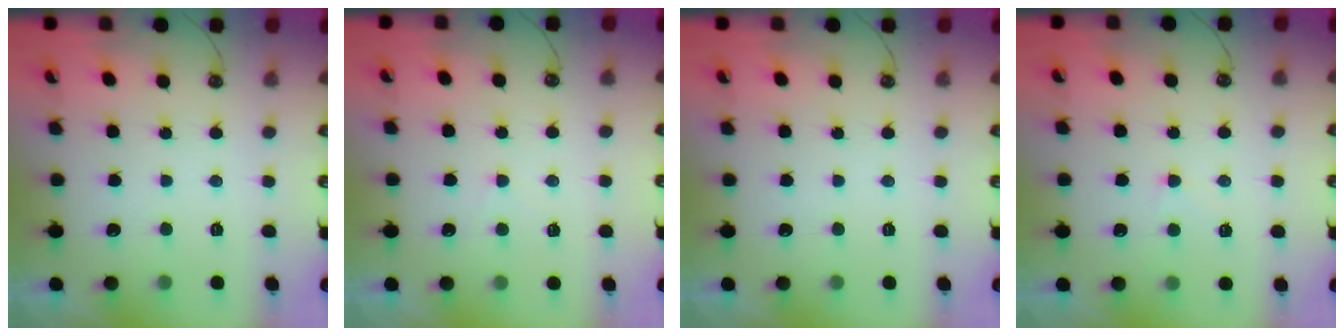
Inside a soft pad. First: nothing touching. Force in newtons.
{"total": 0.7, "press": 0.6, "slide": 0.3}
{"total": 0.0}
{"total": 1.3, "press": 1.2, "slide": 0.5}